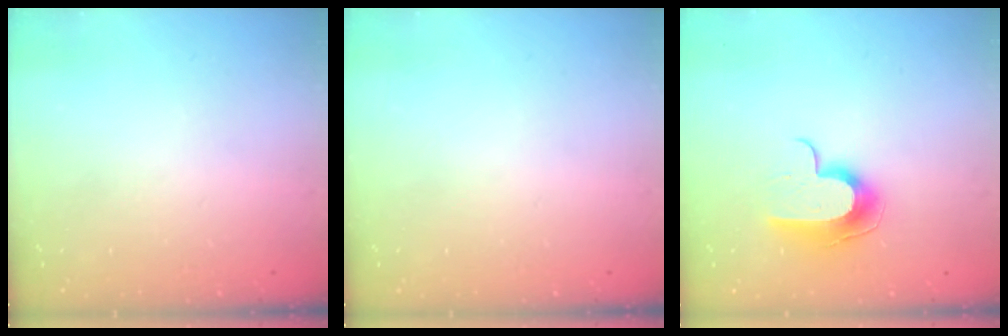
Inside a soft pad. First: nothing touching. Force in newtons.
{"total": 0.0}
{"total": 11.8, "press": 11.8, "slide": 0.7}